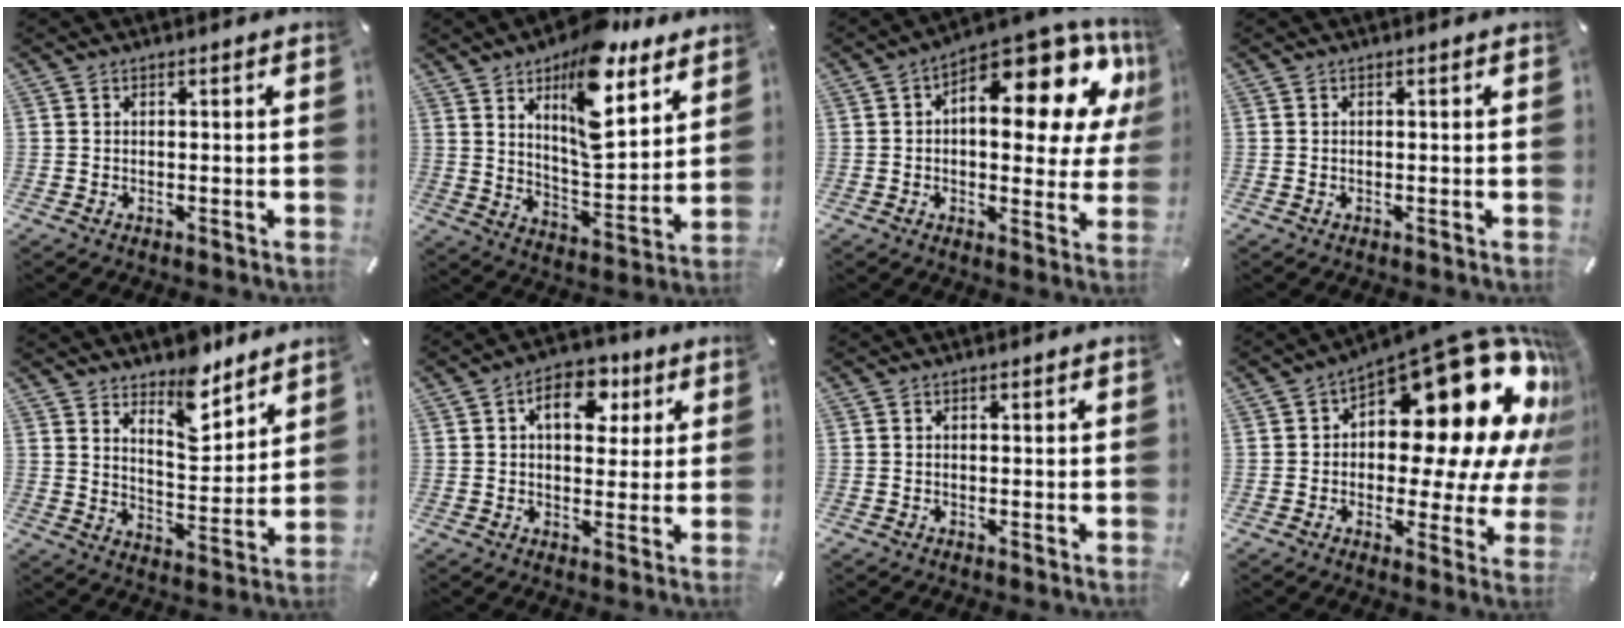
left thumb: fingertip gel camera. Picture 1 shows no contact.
{"total": 16.3, "force": [10.2, 7.0, 10.6], "torque": [-0.161, -0.061, 0.174]}
{"total": 17.5, "force": [7.9, 7.7, 13.6], "torque": [-0.182, -0.067, 0.126]}
{"total": 0.0}
{"total": 10.3, "force": [8.5, 4.6, 3.7], "torque": [-0.042, -0.069, 0.150]}
{"total": 8.6, "force": [4.8, 5.0, 5.0], "torque": [-0.050, -0.022, 0.077]}
{"total": 0.0}
{"total": 26.5, "force": [10.4, 13.2, 20.5], "torque": [-0.269, -0.101, 0.180]}